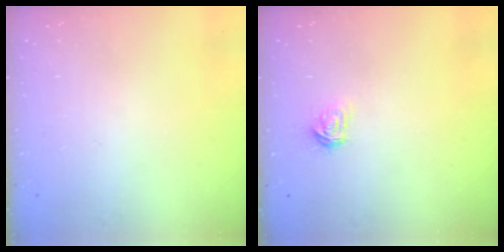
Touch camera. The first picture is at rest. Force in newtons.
{"total": 2.8, "press": 2.7, "slide": 0.3}